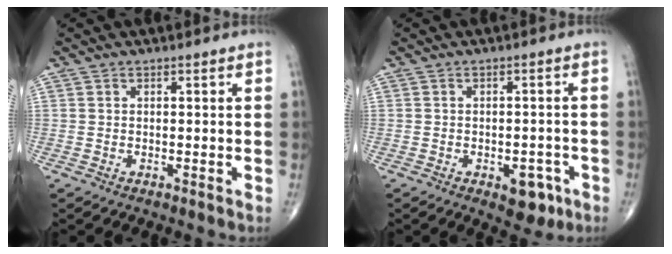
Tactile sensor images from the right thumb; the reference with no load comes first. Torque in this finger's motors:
{"motor_torque": [3.83, 1.18, 0.30, -0.55, 0.01]}